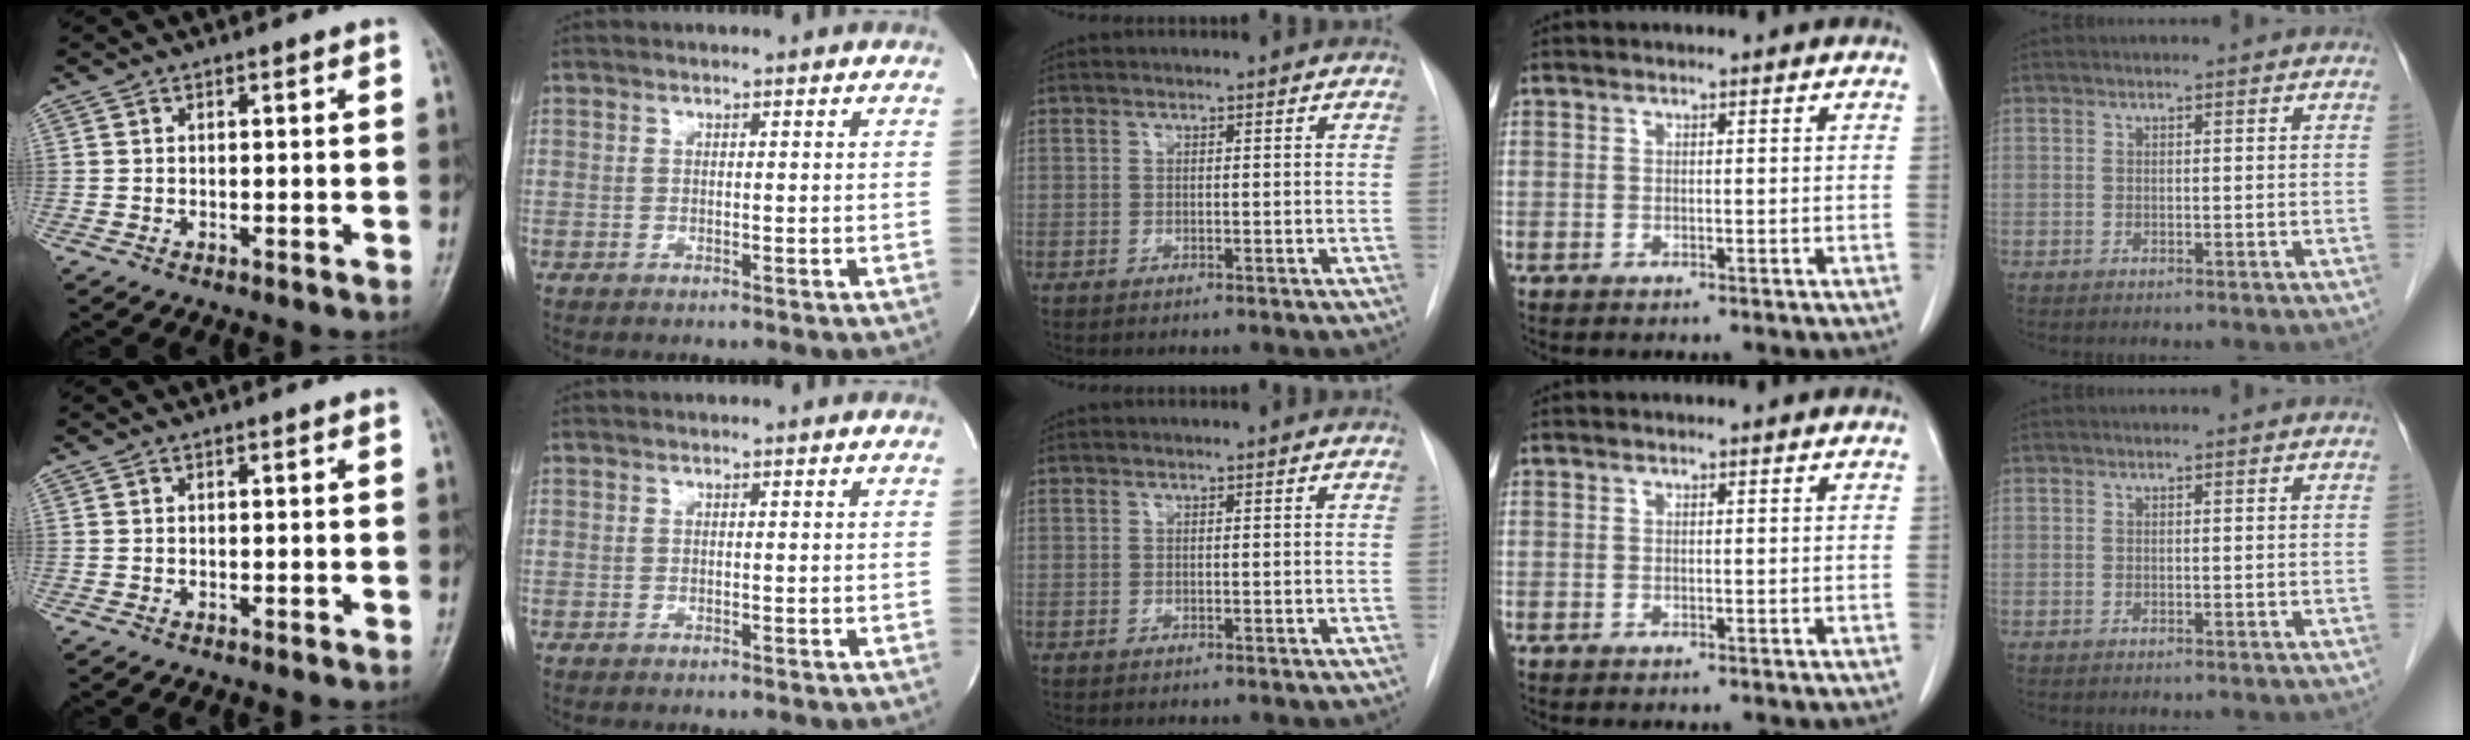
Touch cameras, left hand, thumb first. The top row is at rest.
{}